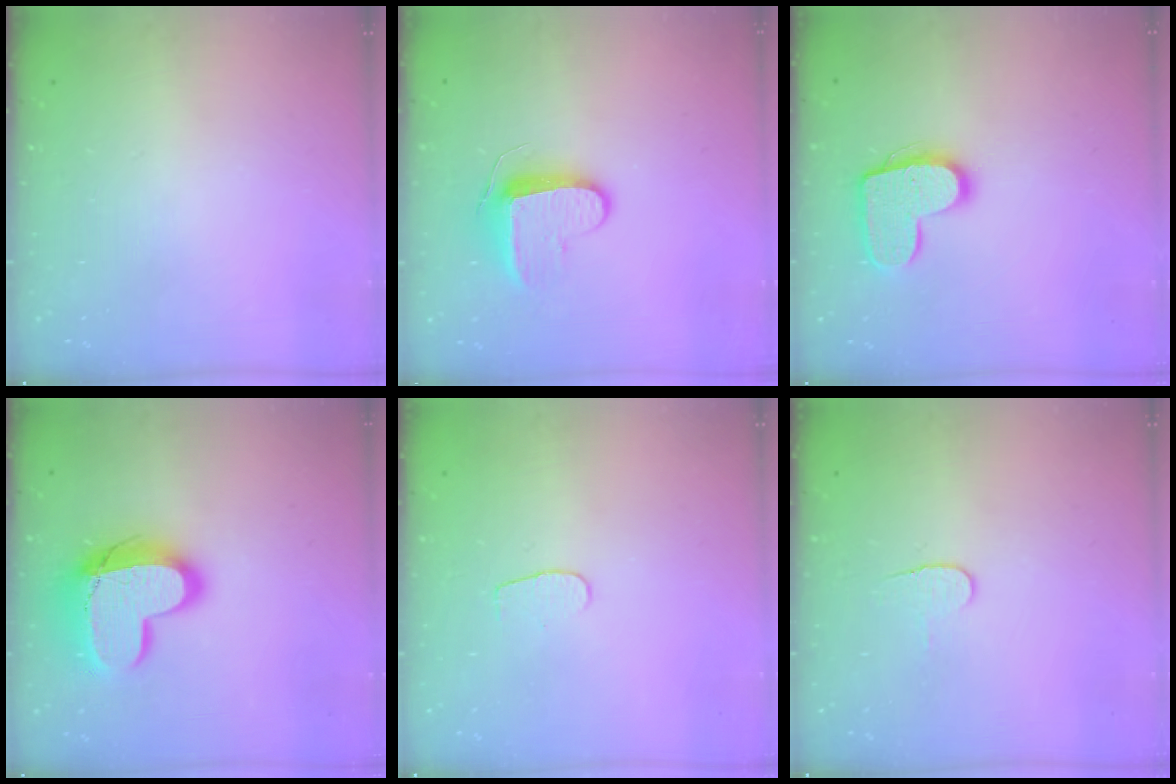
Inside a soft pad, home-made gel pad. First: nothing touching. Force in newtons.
{"total": 8.9, "press": 8.9, "slide": 0.8}
{"total": 12.8, "press": 12.8, "slide": 0.6}
{"total": 16.7, "press": 16.7, "slide": 1.5}
{"total": 3.6, "press": 3.6, "slide": 0.4}
{"total": 4.5, "press": 4.5, "slide": 0.5}